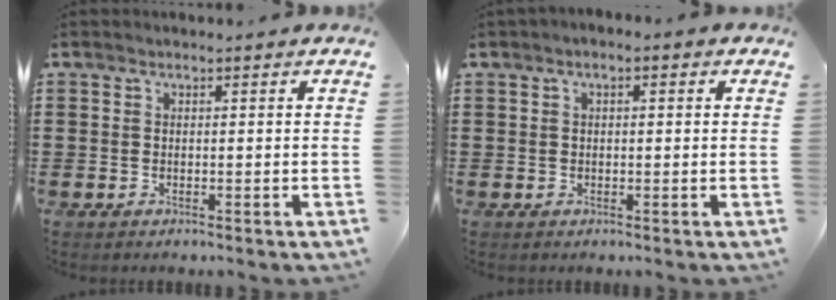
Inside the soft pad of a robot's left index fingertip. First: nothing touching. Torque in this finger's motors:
{"motor_torque": [2.14, 0.00, 0.57, 0.12]}